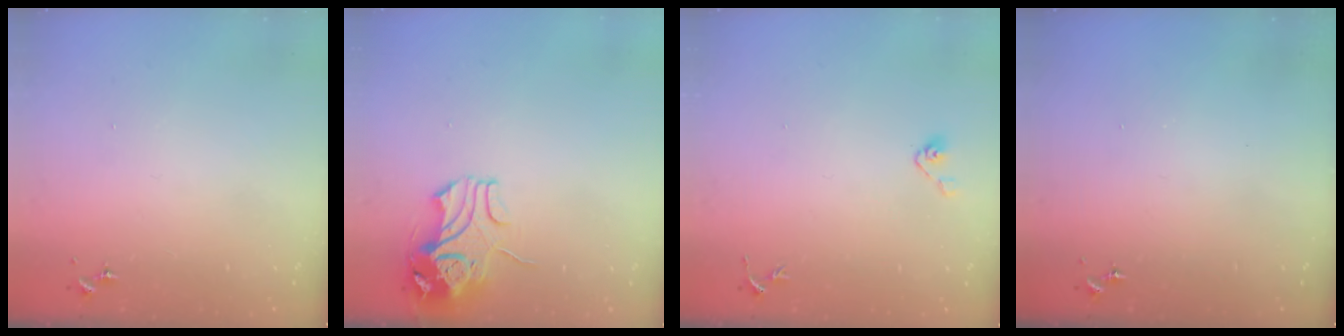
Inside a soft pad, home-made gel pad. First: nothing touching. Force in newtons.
{"total": 9.4, "press": 9.3, "slide": 1.5}
{"total": 3.4, "press": 3.3, "slide": 0.9}
{"total": 0.0}